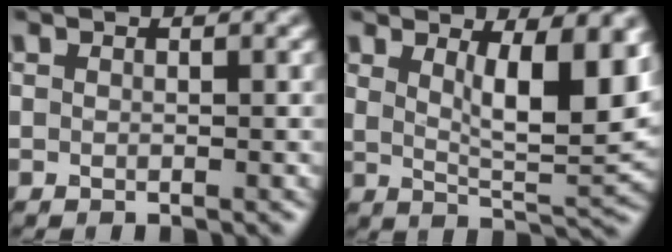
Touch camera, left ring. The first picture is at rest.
{"total": 7.4, "force": [2.5, 2.2, 6.6], "torque": [-0.102, -0.017, 0.048]}